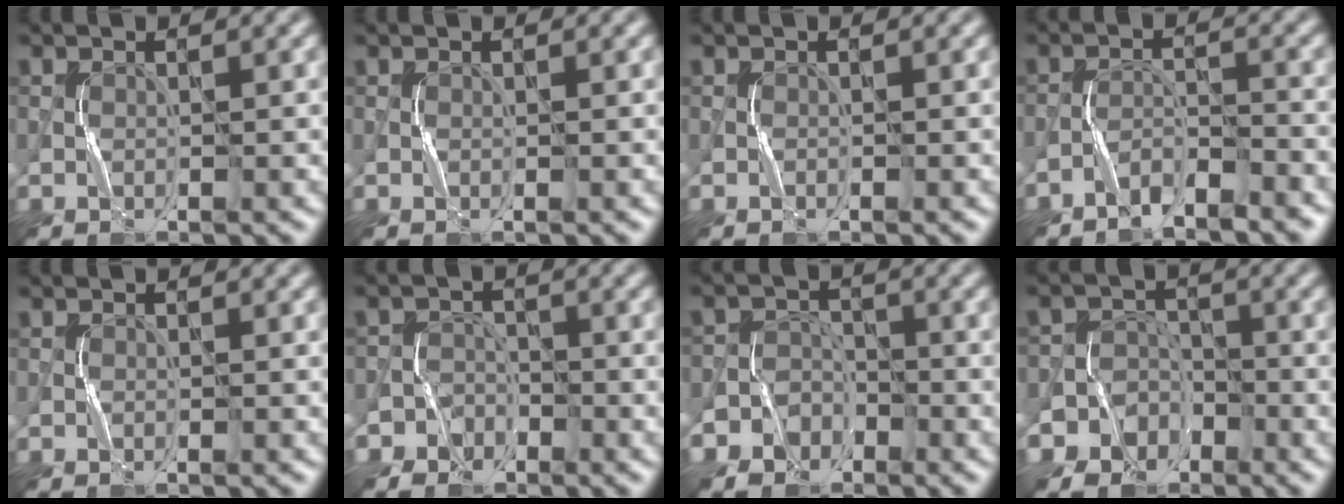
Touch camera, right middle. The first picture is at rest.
{"total": 0.0}
{"total": 0.0}
{"total": 2.7, "force": [-2.5, 0.5, 0.9], "torque": [-0.017, 0.006, -0.051]}
{"total": 0.0}
{"total": 2.6, "force": [-1.8, 1.9, -0.4], "torque": [0.029, 0.009, -0.037]}
{"total": 3.6, "force": [-2.4, 2.6, 0.2], "torque": [0.016, 0.006, -0.052]}
{"total": 6.1, "force": [-3.6, 4.9, 0.2], "torque": [0.010, -0.001, -0.090]}